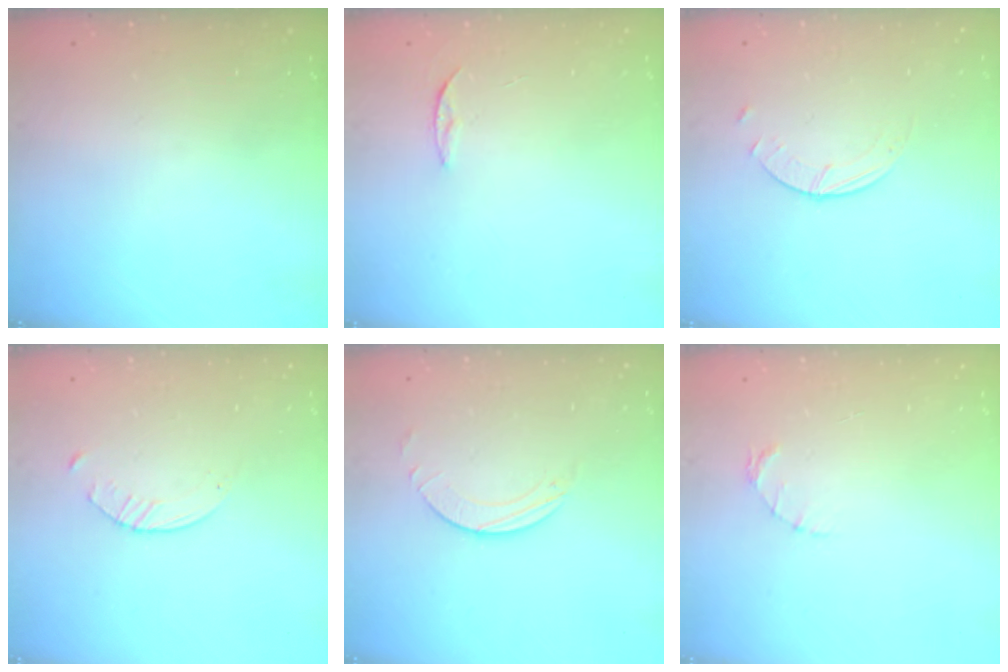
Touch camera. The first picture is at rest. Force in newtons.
{"total": 3.4, "press": 3.4, "slide": 0.4}
{"total": 0.9, "press": 0.9, "slide": 0.2}
{"total": 2.0, "press": 2.0, "slide": 0.3}
{"total": 1.6, "press": 1.6, "slide": 0.2}
{"total": 1.6, "press": 1.5, "slide": 0.3}